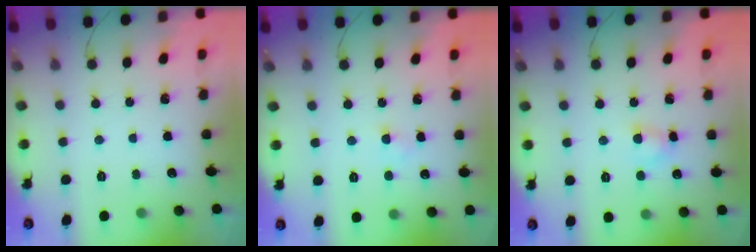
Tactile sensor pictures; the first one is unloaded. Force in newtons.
{"total": 1.6, "press": 1.4, "slide": 0.8}
{"total": 3.0, "press": 2.8, "slide": 0.9}